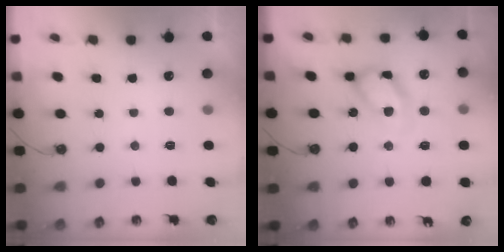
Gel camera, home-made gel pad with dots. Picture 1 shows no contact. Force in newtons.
{"total": 16.1, "press": 16.0, "slide": 1.8}